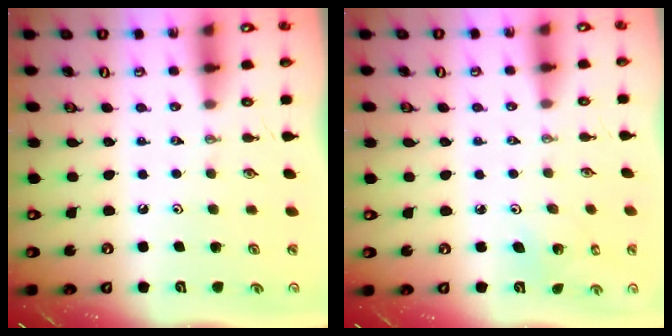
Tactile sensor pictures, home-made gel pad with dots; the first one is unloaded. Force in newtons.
{"total": 2.1, "press": 2.1, "slide": 0.1}